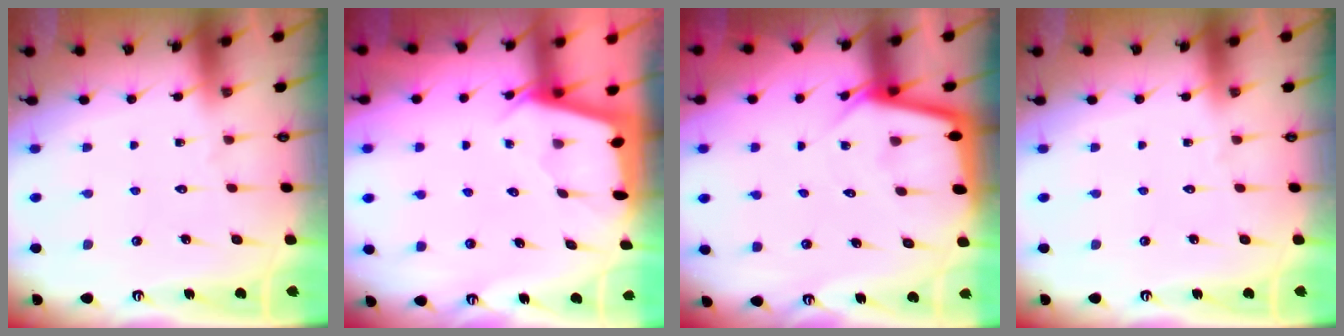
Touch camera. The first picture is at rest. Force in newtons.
{"total": 2.2, "press": 2.2, "slide": 0.3}
{"total": 4.9, "press": 4.9, "slide": 0.6}
{"total": 0.0}